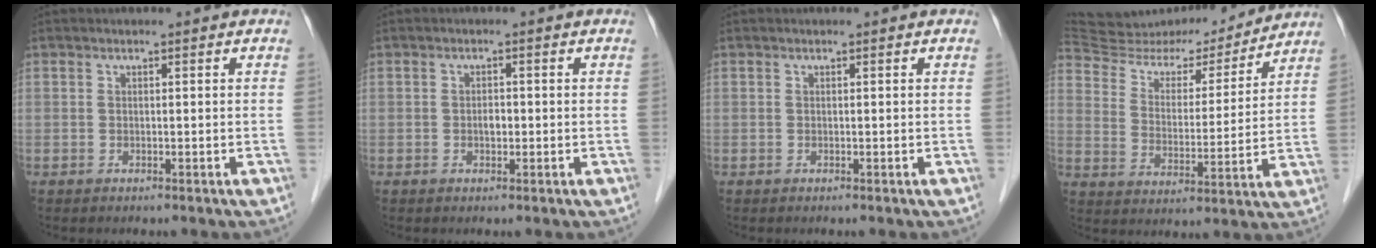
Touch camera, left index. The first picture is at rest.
{"total": 1.2, "force": [-0.2, 0.8, 0.9], "torque": [-0.016, 0.002, -0.002]}
{"total": 0.0}
{"total": 21.3, "force": [20.0, 5.1, 5.2], "torque": [-0.103, 0.007, 0.304]}